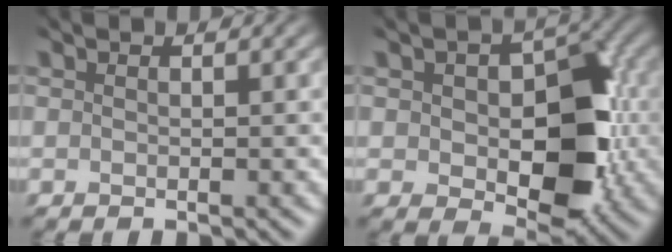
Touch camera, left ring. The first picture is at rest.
{"total": 8.9, "force": [-0.9, 5.5, 7.0], "torque": [-0.111, -0.005, -0.012]}